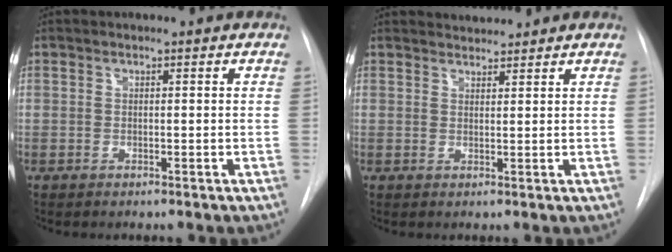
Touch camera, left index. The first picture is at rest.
{"total": 2.3, "force": [2.3, 0.2, -0.3], "torque": [-0.003, 0.014, 0.043]}